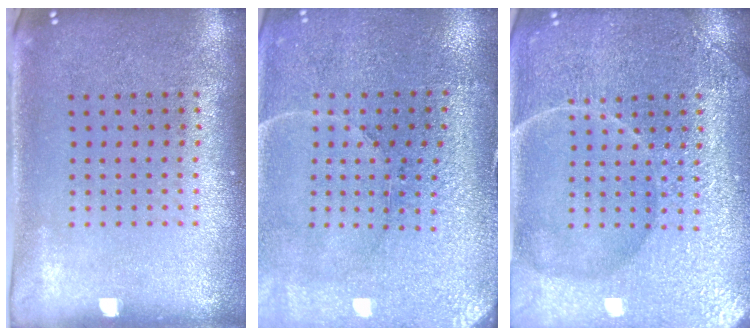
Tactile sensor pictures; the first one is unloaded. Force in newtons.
{"total": 3.2, "press": 3.2, "slide": 0.2}
{"total": 7.1, "press": 7.0, "slide": 0.9}